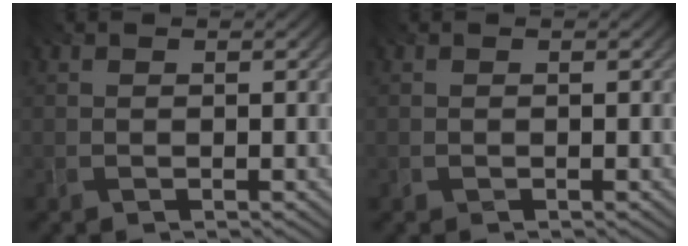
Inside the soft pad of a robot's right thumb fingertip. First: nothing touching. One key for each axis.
{"total": 0.0}